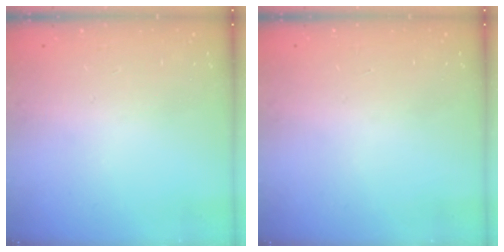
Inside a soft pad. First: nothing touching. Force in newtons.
{"total": 0.0}